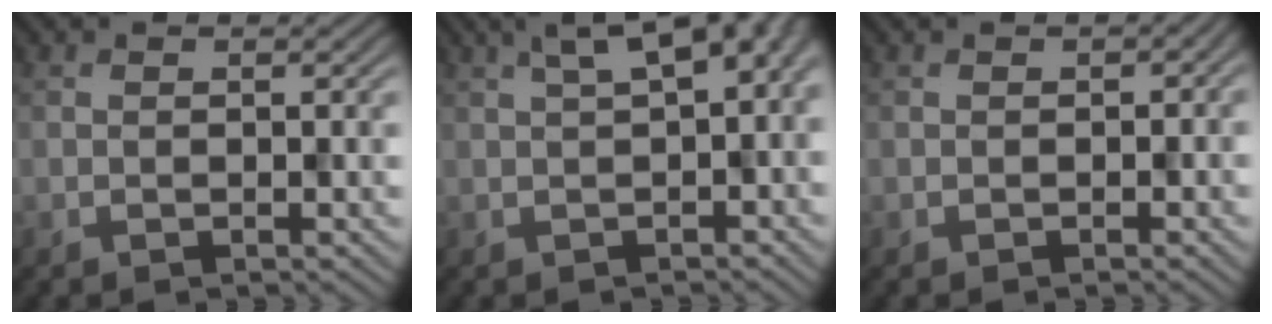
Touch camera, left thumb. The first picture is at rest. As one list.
[{"total": 7.7, "force": [2.0, 2.9, 6.8], "torque": [-0.103, 0.016, 0.041]}, {"total": 1.0, "force": [-0.2, 0.7, 0.7], "torque": [-0.010, -0.002, -0.005]}]